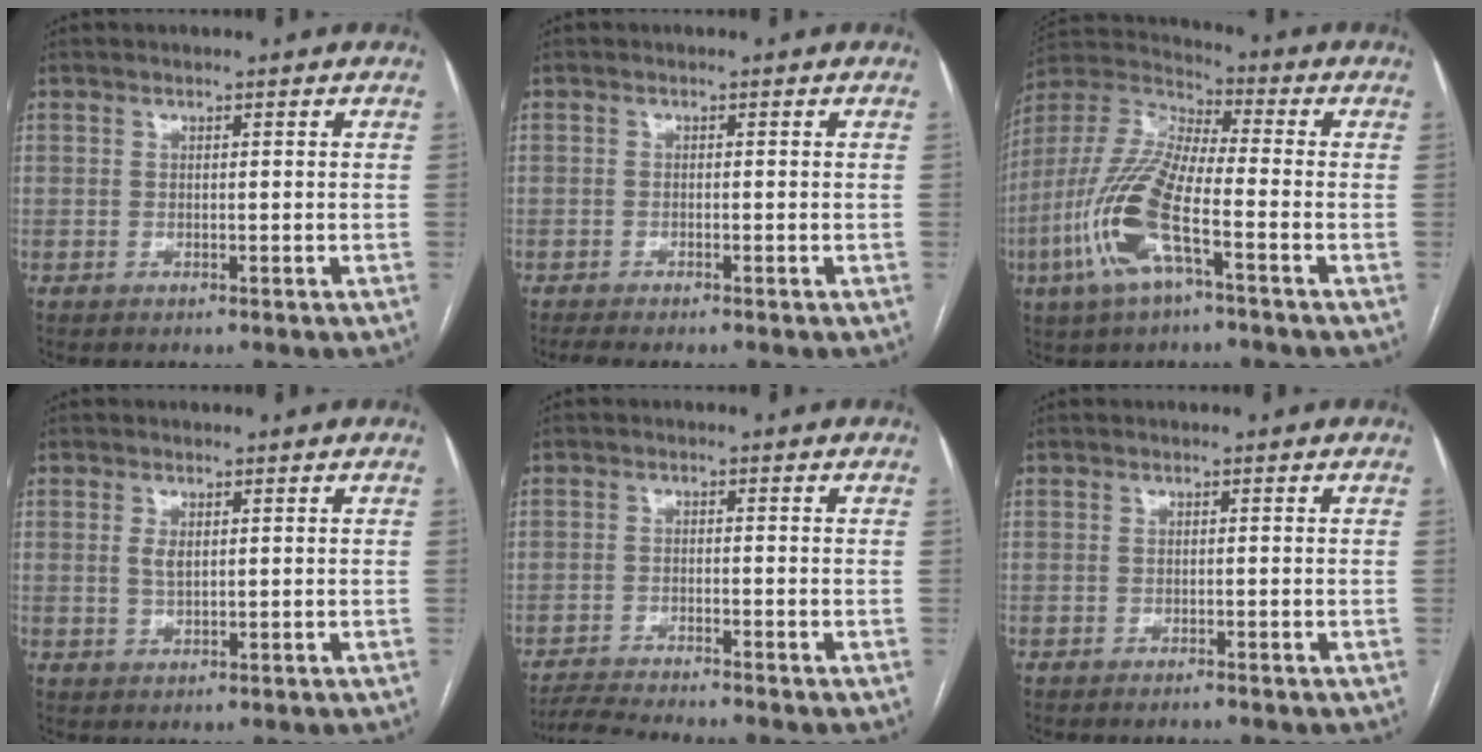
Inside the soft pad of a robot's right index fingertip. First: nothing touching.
{"total": 2.3, "force": [-1.9, 0.4, 1.1], "torque": [-0.018, -0.005, -0.030]}
{"total": 15.1, "force": [-5.5, 3.5, 13.7], "torque": [-0.305, -0.006, -0.110]}
{"total": 2.0, "force": [0.5, 0.9, 1.7], "torque": [-0.032, -0.004, 0.012]}
{"total": 5.7, "force": [-5.4, -0.9, 1.5], "torque": [-0.024, -0.018, -0.097]}
{"total": 0.7, "force": [-0.7, -0.1, 0.2], "torque": [-0.007, -0.001, -0.010]}